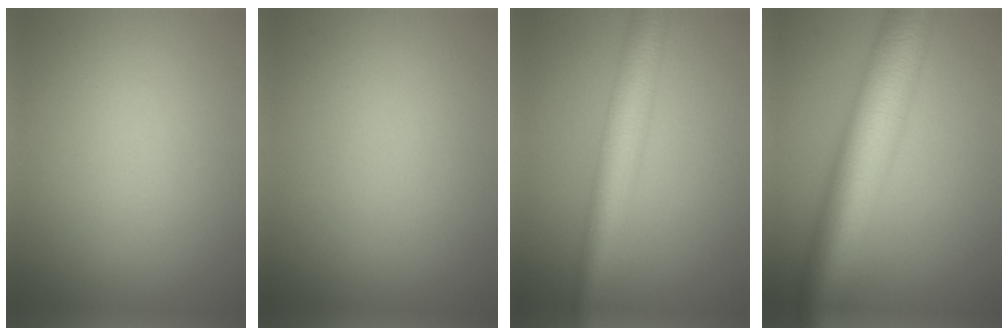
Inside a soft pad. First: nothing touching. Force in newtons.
{"total": 0.0}
{"total": 6.3, "press": 6.3, "slide": 0.1}
{"total": 10.8, "press": 10.8, "slide": 0.1}